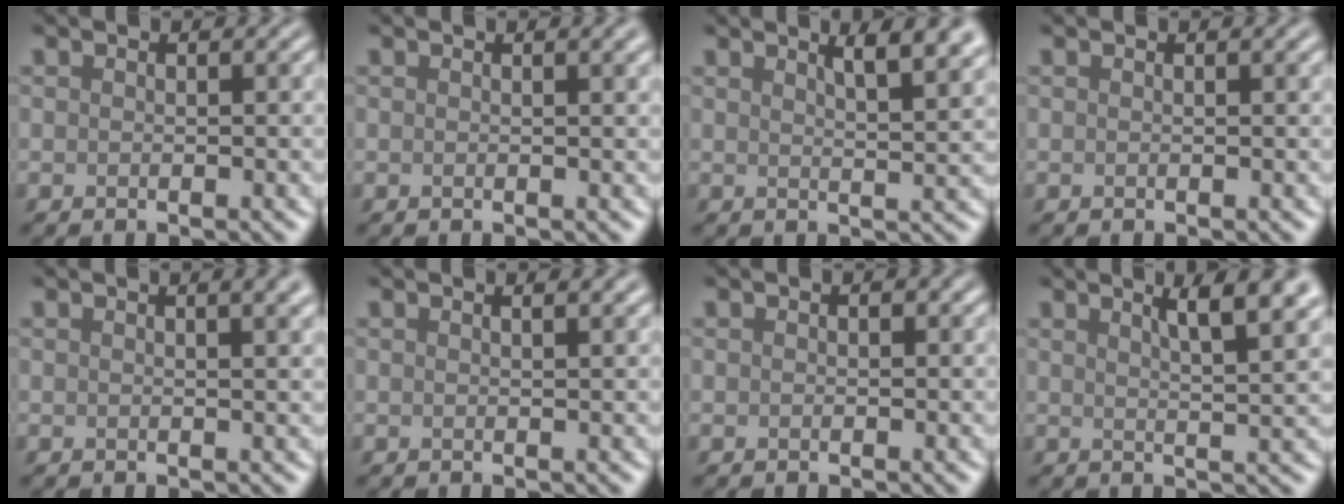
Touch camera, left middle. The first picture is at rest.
{"total": 2.2, "force": [1.1, 0.8, 1.7], "torque": [-0.014, -0.001, 0.005]}
{"total": 6.1, "force": [3.7, 2.1, 4.3], "torque": [-0.024, 0.025, 0.028]}
{"total": 1.1, "force": [0.6, 0.3, 0.9], "torque": [-0.009, 0.002, 0.002]}
{"total": 4.6, "force": [2.3, 2.0, 3.4], "torque": [-0.010, 0.020, -0.002]}
{"total": 2.4, "force": [1.4, 1.0, 1.7], "torque": [-0.007, 0.000, -0.003]}
{"total": 0.5, "force": [0.1, 0.2, 0.5], "torque": [-0.006, -0.002, 0.001]}
{"total": 6.1, "force": [3.4, 1.7, 4.8], "torque": [-0.037, 0.020, 0.030]}